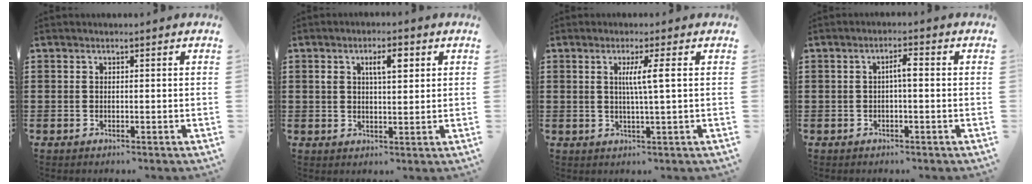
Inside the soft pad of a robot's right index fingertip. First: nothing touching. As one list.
[{"total": 4.7, "force": [1.8, 1.8, 3.9], "torque": [-0.067, 0.005, 0.025]}, {"total": 4.0, "force": [0.7, -0.5, 3.9], "torque": [-0.075, -0.003, 0.006]}, {"total": 2.3, "force": [-0.2, 0.4, 2.3], "torque": [-0.043, 0.004, -0.006]}]